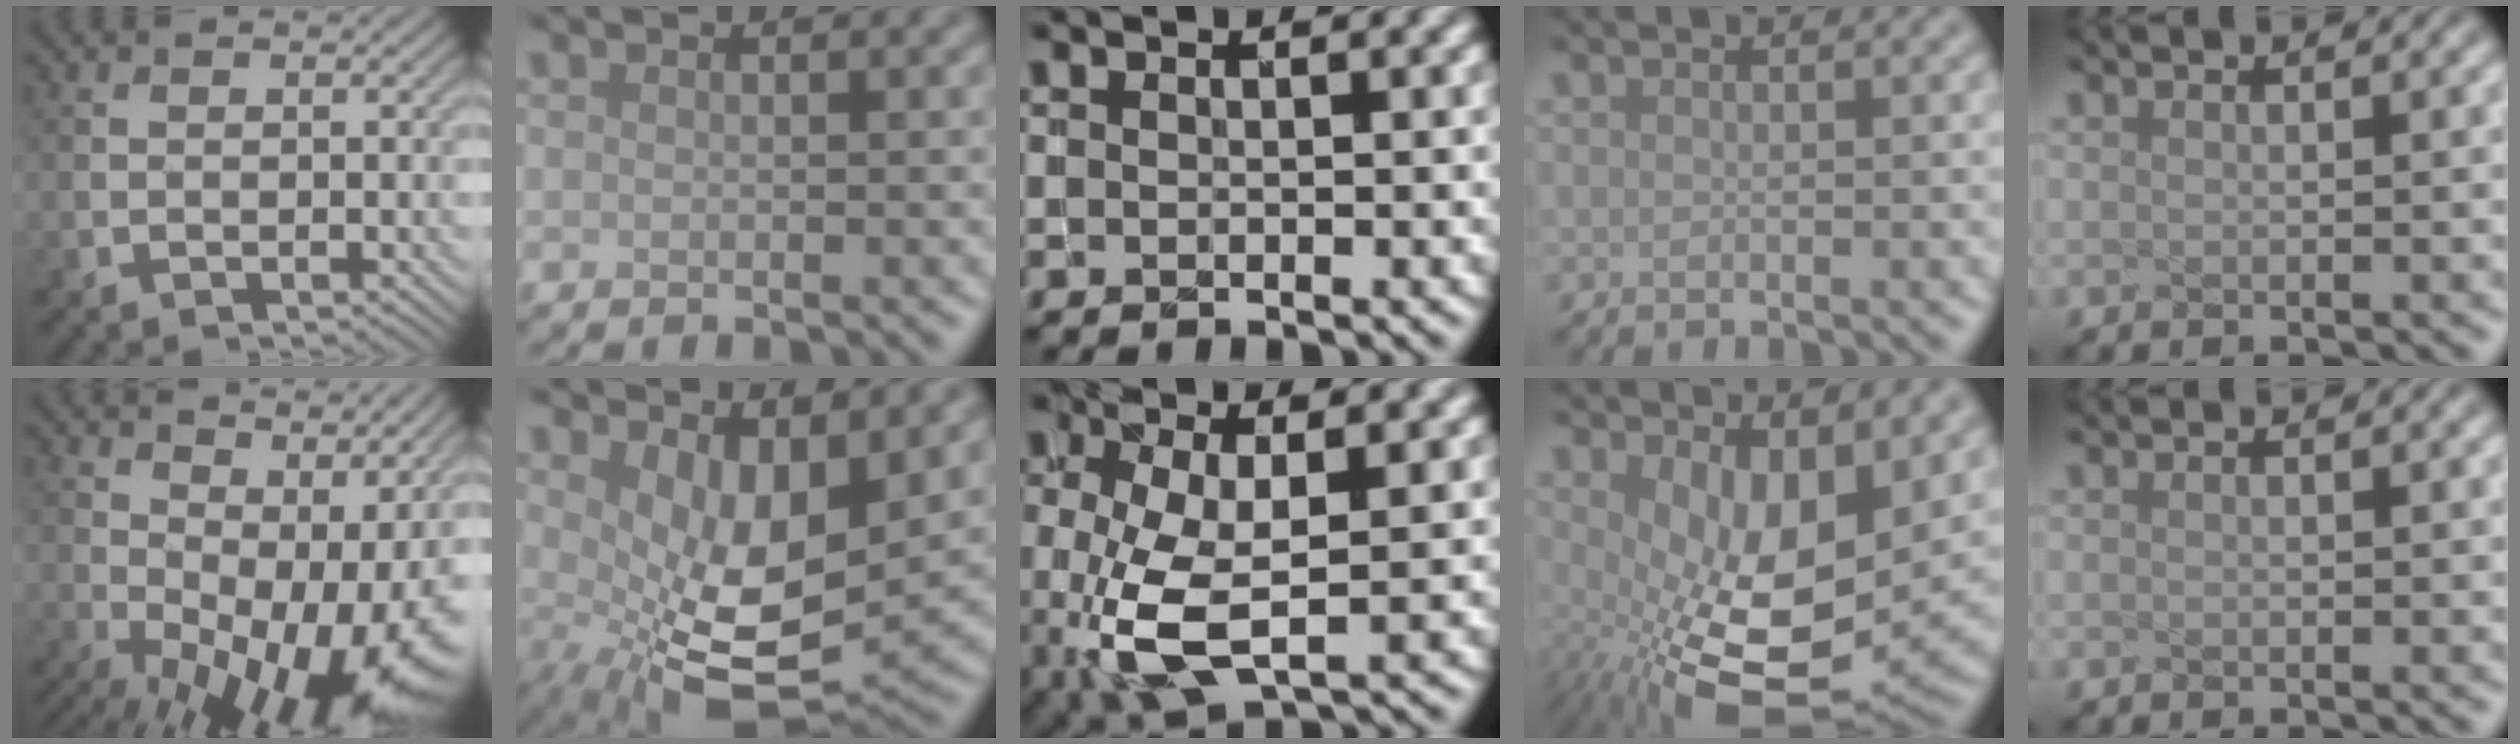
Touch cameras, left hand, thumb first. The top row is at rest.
{"thumb": {"total": 14.9, "force": [0.8, 7.0, 13.1], "torque": [-0.193, -0.003, 0.034]}, "index": {"total": 8.8, "force": [1.1, 4.2, 7.6], "torque": [-0.143, -0.029, 0.031]}, "middle": {"total": 6.2, "force": [-1.3, 2.6, 5.5], "torque": [-0.130, -0.011, -0.019]}, "ring": {"total": 10.4, "force": [-0.1, 5.1, 9.1], "torque": [-0.168, -0.035, 0.015]}}